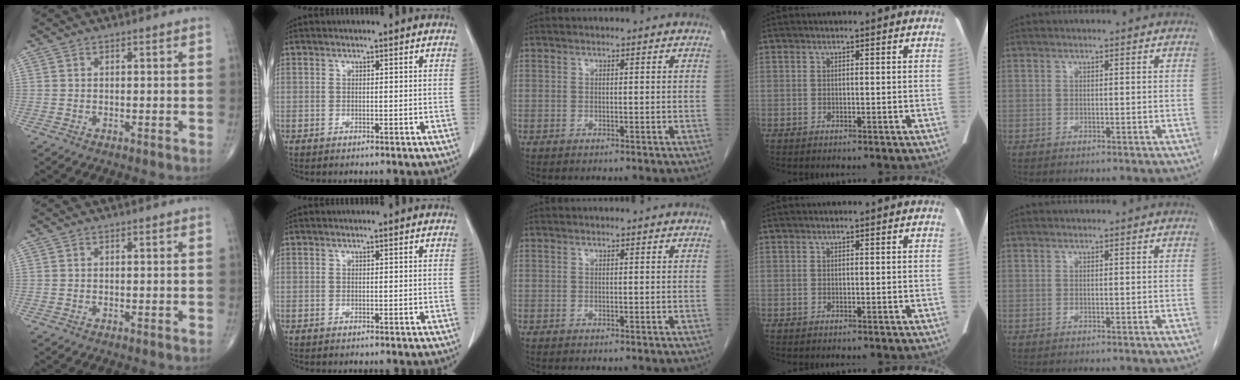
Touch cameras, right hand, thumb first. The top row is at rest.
{}